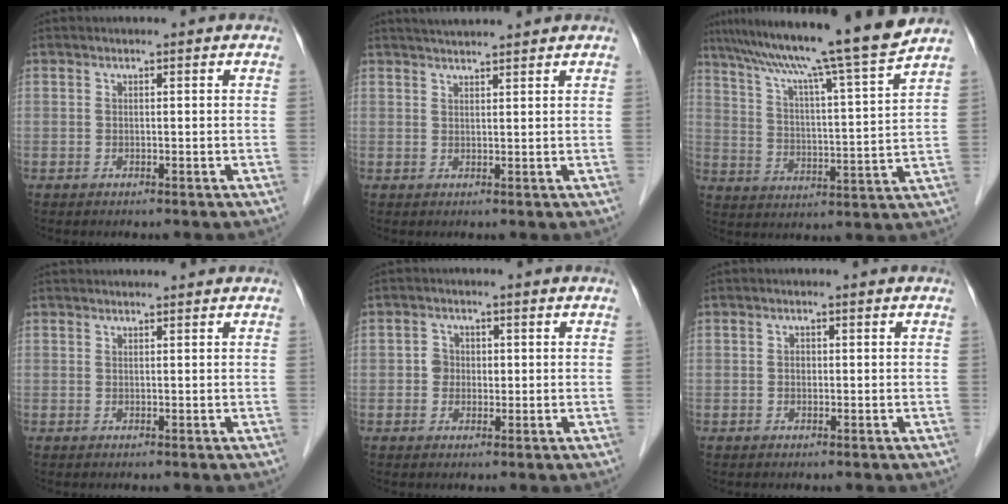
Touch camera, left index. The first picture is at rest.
{"total": 4.2, "force": [4.0, -0.2, 1.5], "torque": [-0.021, 0.029, 0.061]}
{"total": 18.8, "force": [15.9, -2.1, 9.9], "torque": [-0.164, -0.015, 0.234]}
{"total": 2.0, "force": [2.0, 0.2, 0.4], "torque": [-0.007, 0.025, 0.030]}
{"total": 2.5, "force": [0.1, 2.4, 0.8], "torque": [-0.015, 0.008, 0.000]}
{"total": 0.8, "force": [0.1, 0.7, 0.4], "torque": [-0.011, 0.003, -0.002]}